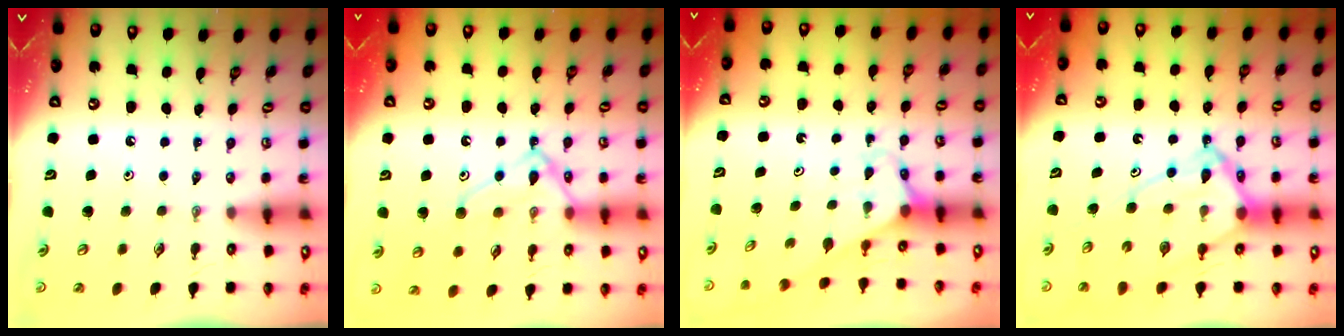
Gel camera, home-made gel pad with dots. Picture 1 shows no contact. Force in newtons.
{"total": 13.9, "press": 13.9, "slide": 0.7}
{"total": 2.9, "press": 2.9, "slide": 0.2}
{"total": 14.9, "press": 14.8, "slide": 1.5}